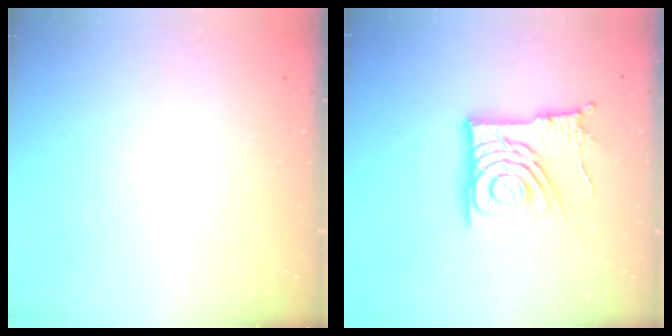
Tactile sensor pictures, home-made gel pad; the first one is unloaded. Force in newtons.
{"total": 15.5, "press": 15.5, "slide": 1.2}